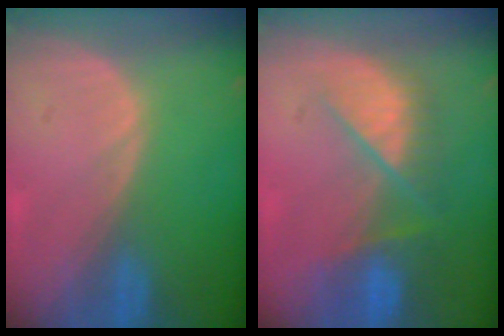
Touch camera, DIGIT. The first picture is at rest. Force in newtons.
{"total": 8.7, "press": 7.6, "slide": 4.3}